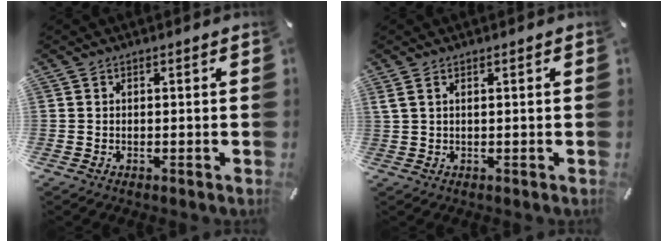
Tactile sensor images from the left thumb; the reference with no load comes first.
{"total": 1.3, "force": [0.5, 0.3, 1.2], "torque": [-0.023, 0.001, 0.008]}